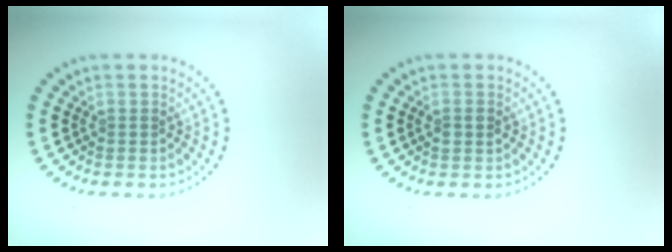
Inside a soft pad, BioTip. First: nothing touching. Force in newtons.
{"total": 1.0, "press": 1.0, "slide": 0.2}